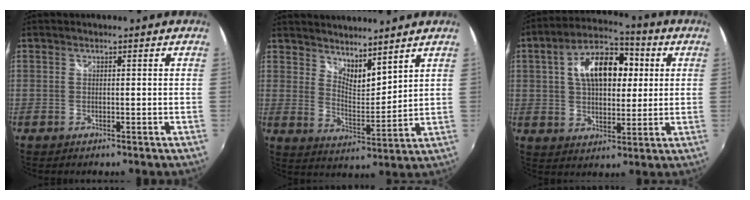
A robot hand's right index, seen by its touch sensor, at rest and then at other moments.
{"total": 7.9, "force": [6.8, 2.1, 3.5], "torque": [-0.047, -0.007, 0.120]}
{"total": 14.8, "force": [3.4, 8.5, 11.6], "torque": [-0.200, 0.035, 0.051]}